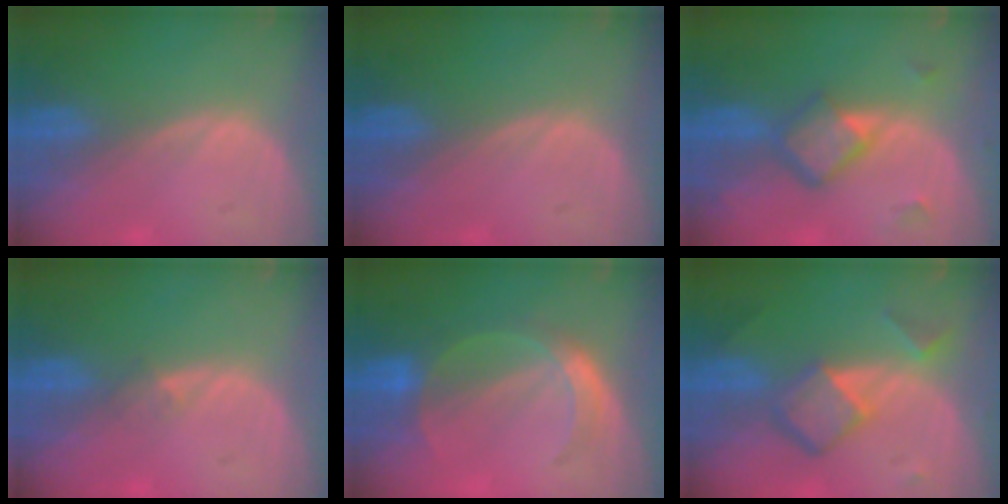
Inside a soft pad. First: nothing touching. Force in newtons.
{"total": 0.0}
{"total": 5.9, "press": 5.0, "slide": 3.0}
{"total": 1.2, "press": 0.9, "slide": 0.9}
{"total": 5.1, "press": 5.0, "slide": 0.8}
{"total": 6.9, "press": 5.9, "slide": 3.5}